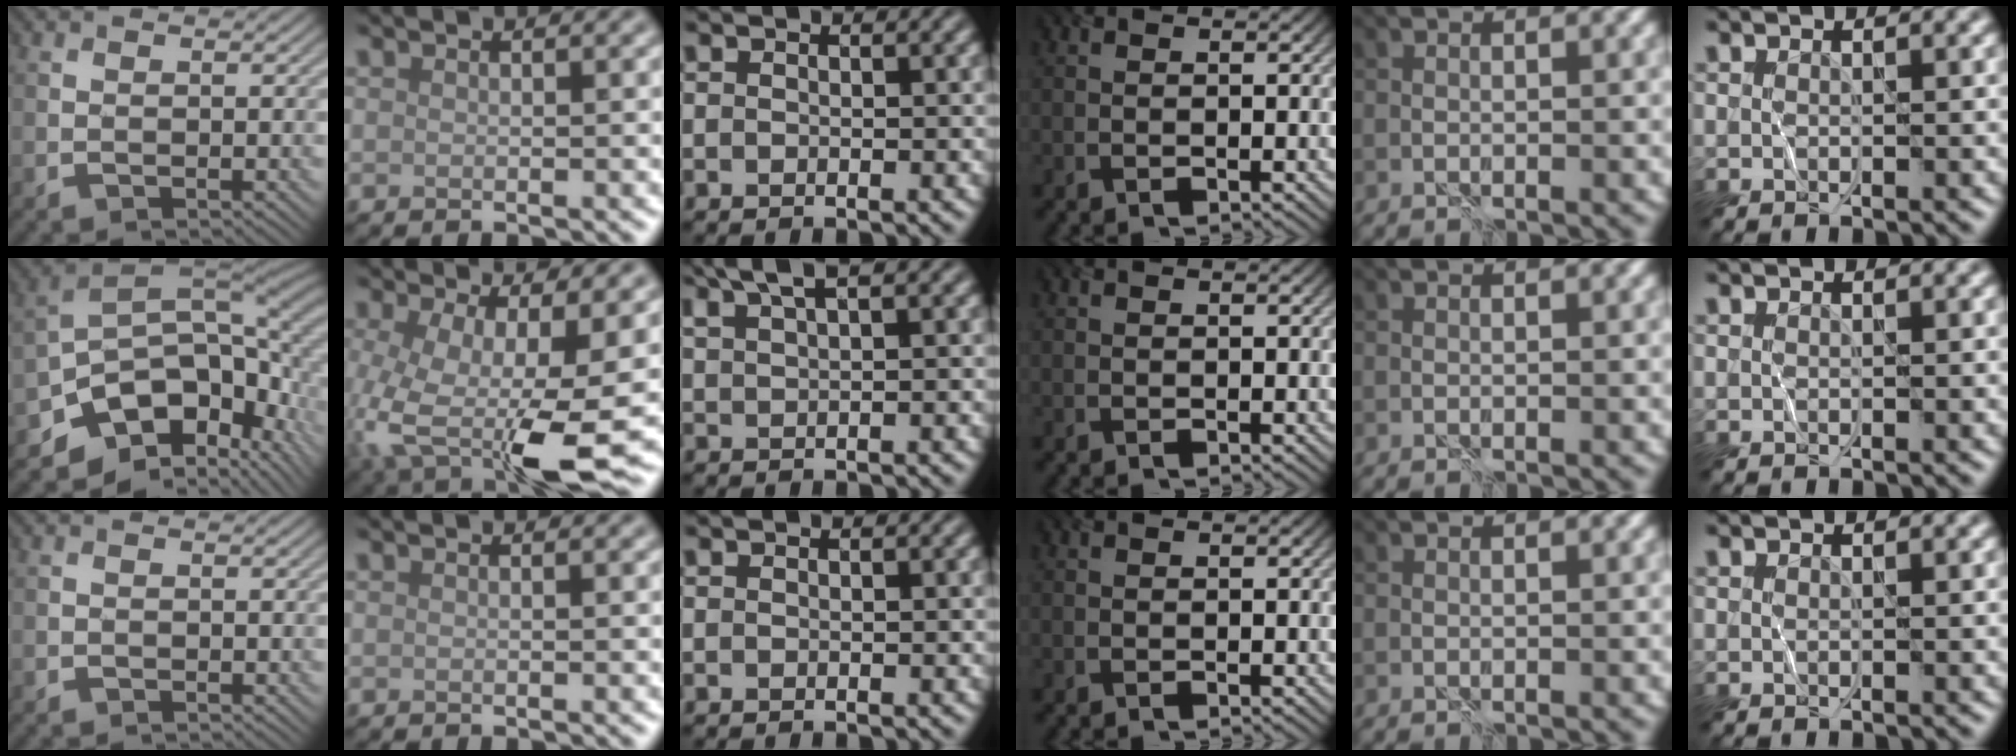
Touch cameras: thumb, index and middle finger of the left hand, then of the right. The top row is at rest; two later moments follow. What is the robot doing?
{"motion": "wrap", "object": "plastic wrap"}